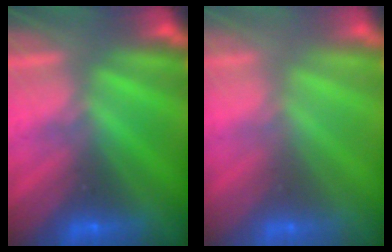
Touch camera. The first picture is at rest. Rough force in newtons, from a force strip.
{"total": 2.9}